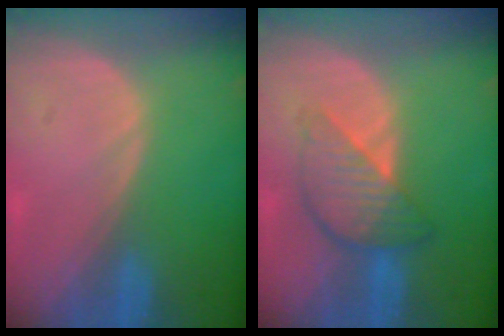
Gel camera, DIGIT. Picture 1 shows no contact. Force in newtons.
{"total": 6.2, "press": 6.2, "slide": 0.3}